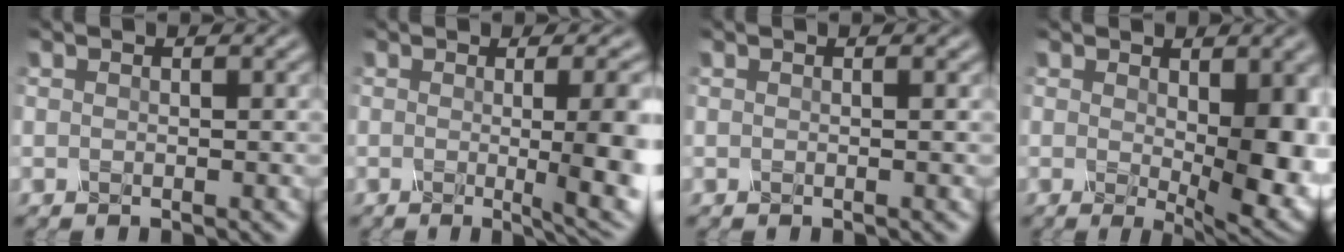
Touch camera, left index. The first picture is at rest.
{"total": 7.7, "force": [-0.4, 2.4, 7.3], "torque": [-0.064, -0.003, -0.006]}
{"total": 0.7, "force": [0.1, 0.3, 0.6], "torque": [-0.003, 0.000, -0.007]}
{"total": 6.6, "force": [0.0, 2.2, 6.2], "torque": [-0.083, -0.012, 0.004]}